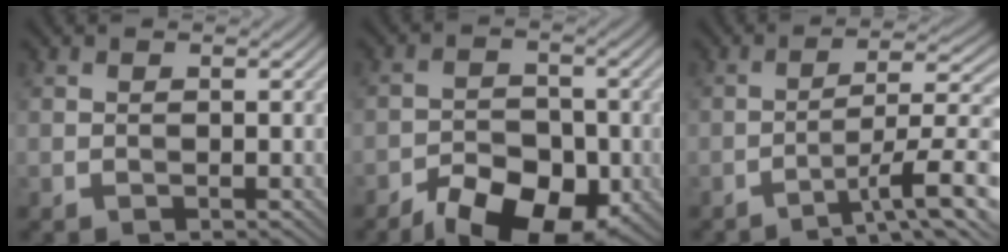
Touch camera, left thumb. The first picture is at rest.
{"total": 10.3, "force": [-6.8, 5.5, 5.5], "torque": [-0.072, -0.002, -0.106]}
{"total": 9.1, "force": [-5.2, 1.4, 7.3], "torque": [-0.115, 0.020, -0.082]}